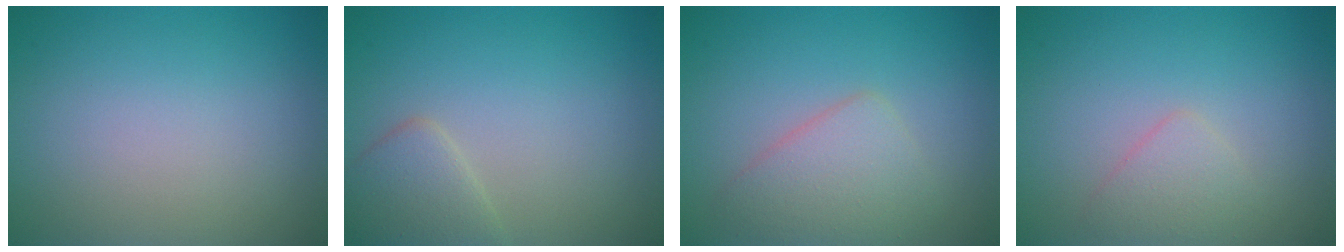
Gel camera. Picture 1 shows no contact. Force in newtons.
{"total": 2.5, "press": 2.5, "slide": 0.2}
{"total": 3.3, "press": 3.3, "slide": 0.1}
{"total": 1.7, "press": 1.7, "slide": 0.0}